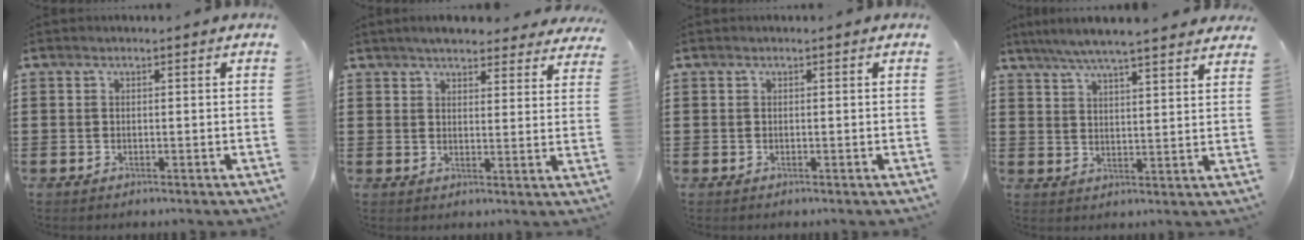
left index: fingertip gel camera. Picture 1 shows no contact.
{"total": 4.7, "force": [4.5, 0.7, 1.4], "torque": [-0.041, -0.012, 0.083]}
{"total": 0.0}
{"total": 5.7, "force": [5.2, 0.0, 2.3], "torque": [-0.061, -0.018, 0.091]}